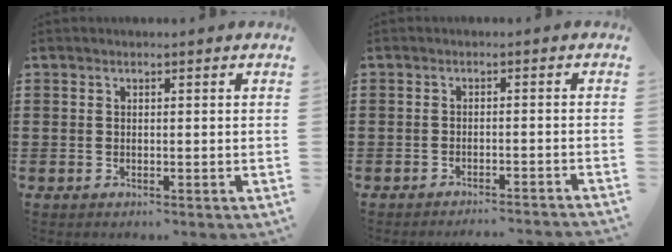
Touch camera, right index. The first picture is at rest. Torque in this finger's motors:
{"motor_torque": [-0.04, 0.20, 0.05, 0.02]}